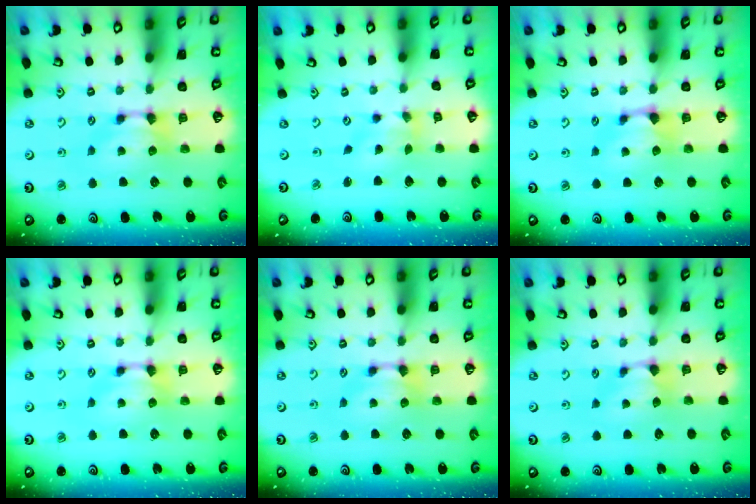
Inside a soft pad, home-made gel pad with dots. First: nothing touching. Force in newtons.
{"total": 1.3, "press": 0.3, "slide": 1.3}
{"total": 1.0, "press": 0.7, "slide": 0.6}
{"total": 0.0}
{"total": 0.0}
{"total": 0.8, "press": 0.5, "slide": 0.6}